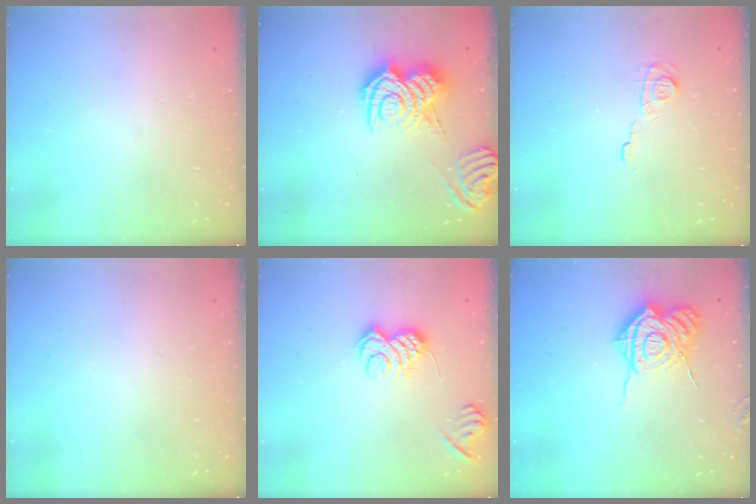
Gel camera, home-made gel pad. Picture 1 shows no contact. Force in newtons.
{"total": 12.3, "press": 12.3, "slide": 0.6}
{"total": 7.5, "press": 7.4, "slide": 1.0}
{"total": 0.0}
{"total": 9.0, "press": 9.0, "slide": 0.7}
{"total": 15.2, "press": 15.1, "slide": 1.6}